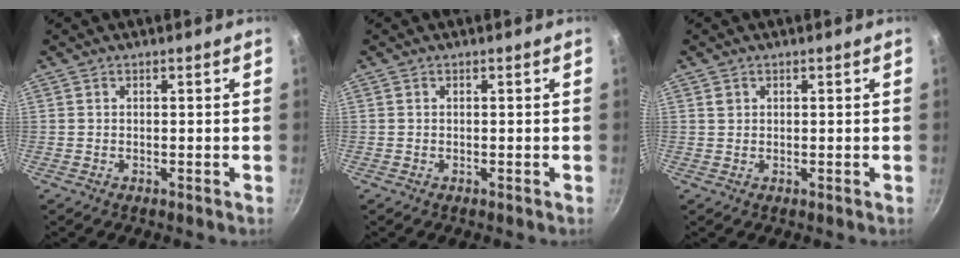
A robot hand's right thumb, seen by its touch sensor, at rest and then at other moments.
{"total": 0.0}
{"total": 1.1, "force": [0.5, 0.9, 0.4], "torque": [-0.002, 0.003, 0.008]}